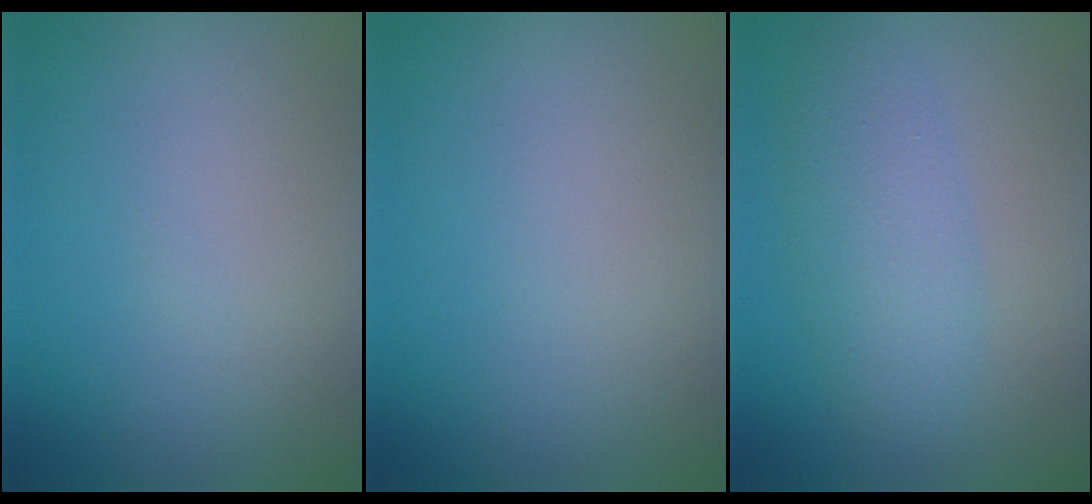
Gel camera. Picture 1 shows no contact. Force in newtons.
{"total": 0.0}
{"total": 4.0, "press": 4.0, "slide": 0.2}